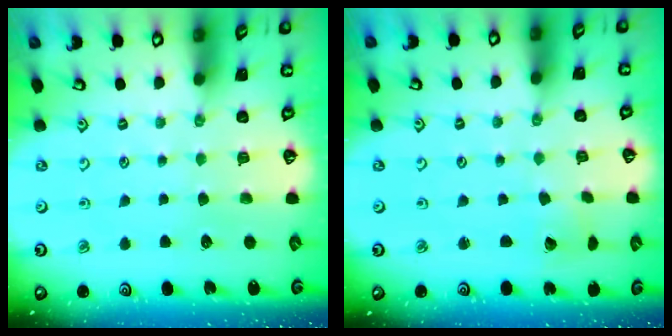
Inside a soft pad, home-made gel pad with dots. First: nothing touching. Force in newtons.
{"total": 3.0, "press": 3.0, "slide": 0.2}